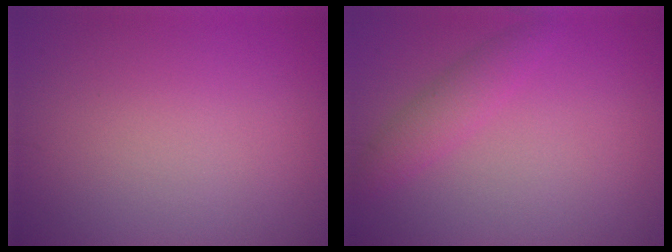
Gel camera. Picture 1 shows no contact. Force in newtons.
{"total": 2.1, "press": 2.0, "slide": 0.2}